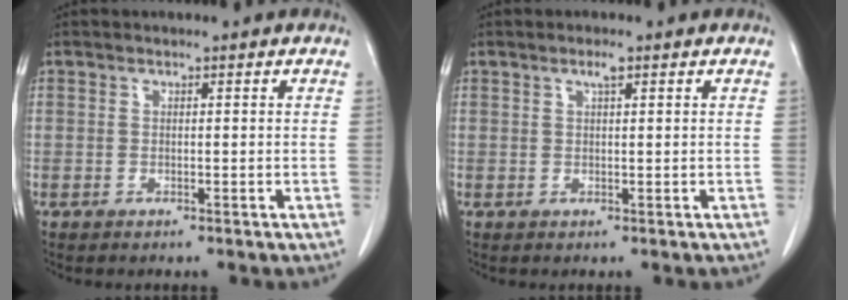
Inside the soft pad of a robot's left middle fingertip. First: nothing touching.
{"total": 1.4, "force": [0.9, 0.1, 1.1], "torque": [-0.022, -0.001, 0.016]}